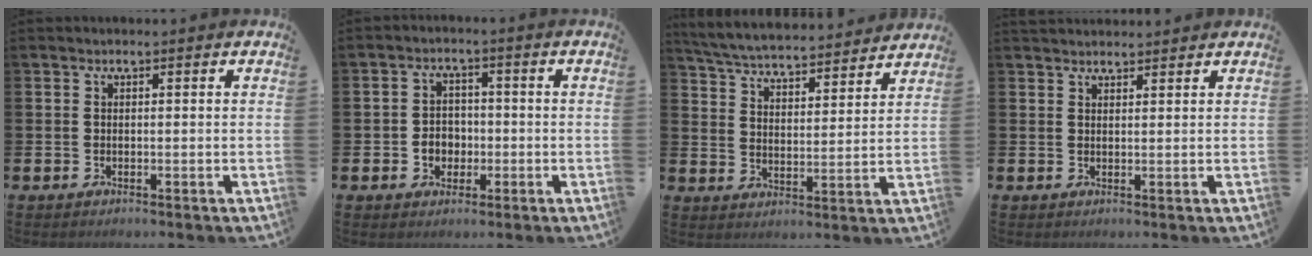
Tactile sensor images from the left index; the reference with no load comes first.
{"total": 3.3, "force": [-0.7, 2.9, 1.2], "torque": [-0.017, 0.000, -0.022]}
{"total": 5.6, "force": [5.5, 0.6, 0.9], "torque": [-0.046, -0.045, 0.093]}
{"total": 2.0, "force": [2.0, 0.5, 0.0], "torque": [0.006, -0.009, 0.034]}